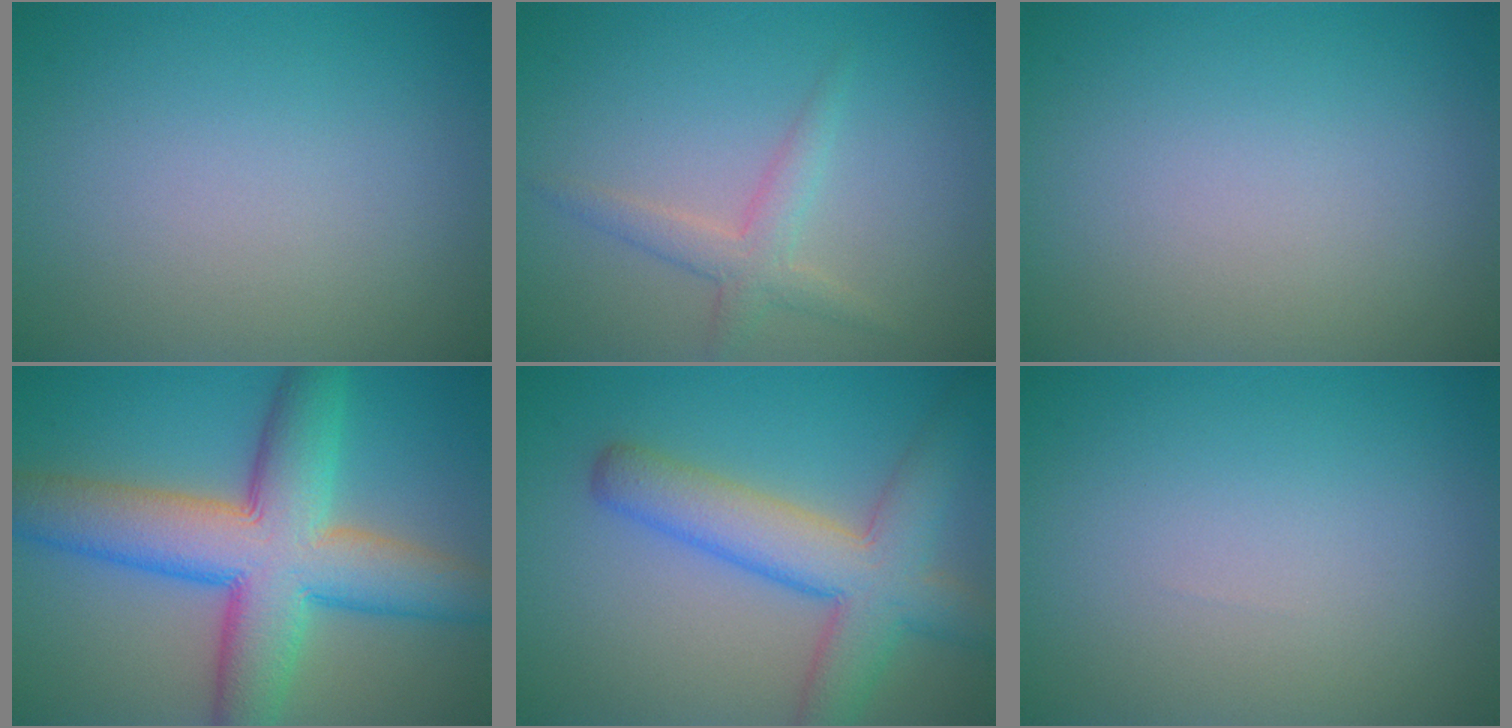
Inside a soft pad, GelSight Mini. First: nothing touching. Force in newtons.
{"total": 2.4, "press": 2.4, "slide": 0.1}
{"total": 0.0}
{"total": 11.2, "press": 11.2, "slide": 0.5}
{"total": 7.0, "press": 7.0, "slide": 0.3}
{"total": 0.0}